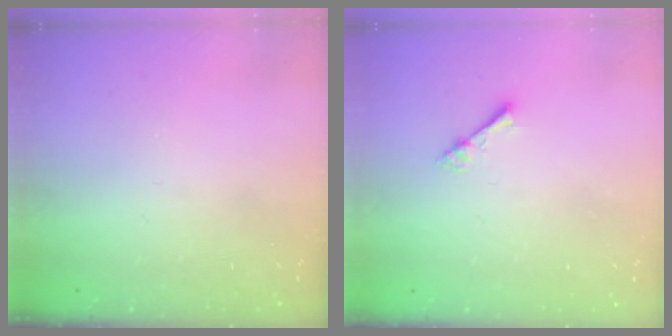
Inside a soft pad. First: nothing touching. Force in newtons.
{"total": 2.4, "press": 2.4, "slide": 0.2}